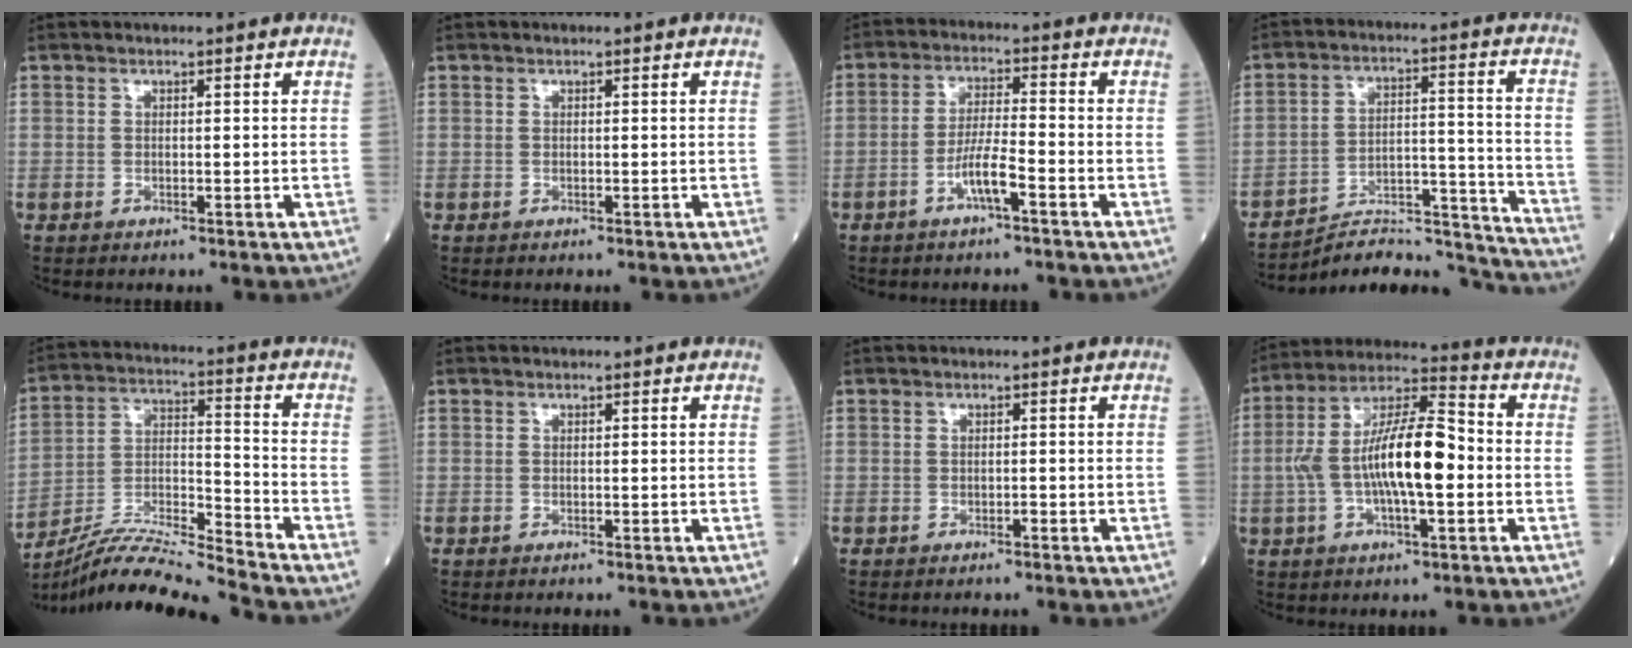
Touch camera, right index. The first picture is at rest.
{"total": 0.0}
{"total": 5.4, "force": [-2.7, 0.2, 4.6], "torque": [-0.093, 0.004, -0.052]}
{"total": 16.5, "force": [-16.4, 0.4, 1.9], "torque": [-0.014, 0.046, -0.247]}
{"total": 13.5, "force": [-12.8, -2.3, 3.4], "torque": [-0.063, 0.009, -0.240]}
{"total": 0.0}
{"total": 0.6, "force": [-0.4, 0.0, 0.5], "torque": [-0.010, 0.000, -0.005]}
{"total": 14.2, "force": [-1.3, 3.5, 13.7], "torque": [-0.263, 0.021, -0.025]}